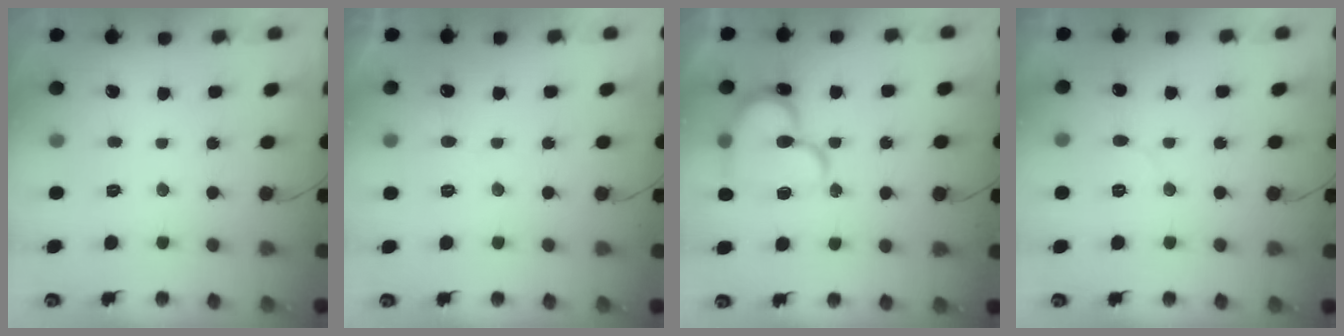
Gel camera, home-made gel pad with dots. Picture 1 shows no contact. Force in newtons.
{"total": 5.3, "press": 5.3, "slide": 0.3}
{"total": 18.1, "press": 18.1, "slide": 1.8}
{"total": 4.5, "press": 4.5, "slide": 0.4}